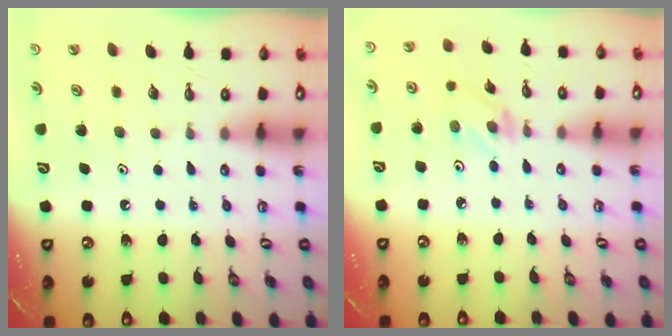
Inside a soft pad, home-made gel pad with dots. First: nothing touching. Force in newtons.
{"total": 2.0, "press": 1.9, "slide": 0.3}